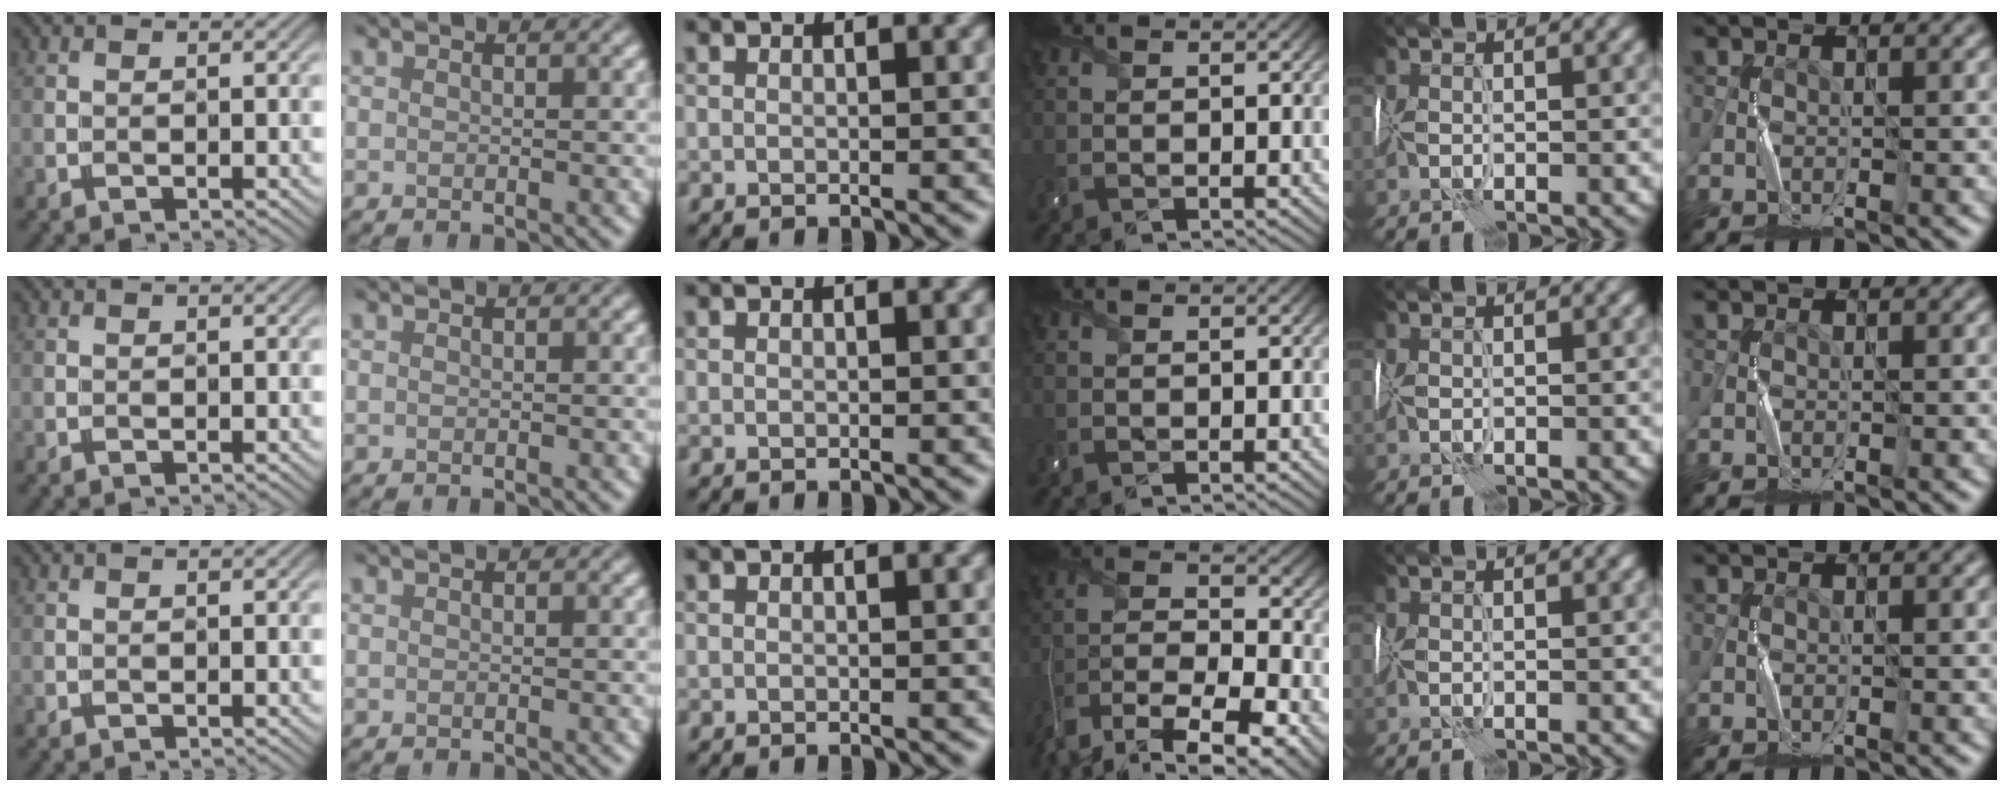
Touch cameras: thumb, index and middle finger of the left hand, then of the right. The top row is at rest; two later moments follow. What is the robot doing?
{"motion": "wrap", "object": "sponge"}